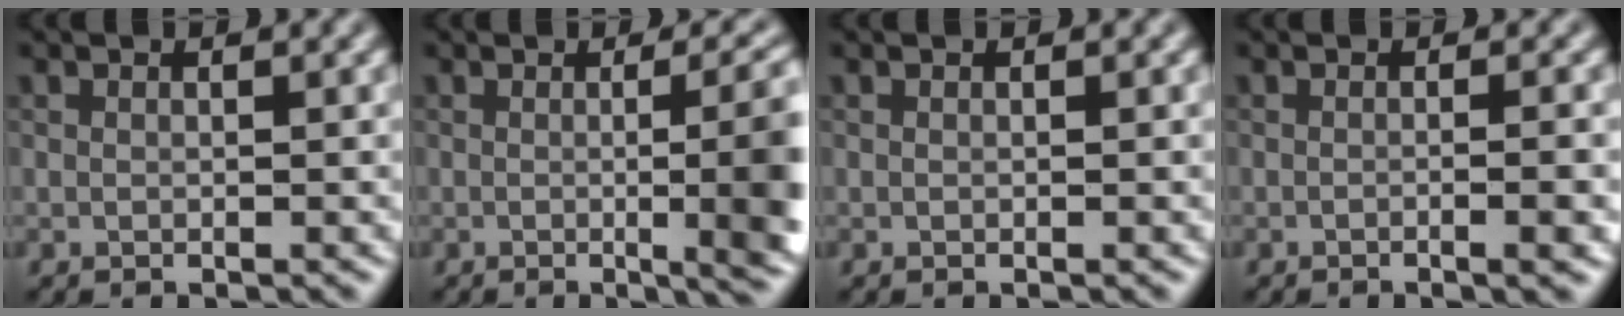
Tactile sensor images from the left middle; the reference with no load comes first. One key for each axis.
{"total": 11.0, "fx": -0.2, "fy": 4.0, "fz": 10.3, "tx": -0.070, "ty": 0.027, "tz": 0.004}
{"total": 0.0}
{"total": 2.5, "fx": -0.7, "fy": 0.7, "fz": 2.3, "tx": -0.017, "ty": 0.005, "tz": -0.010}